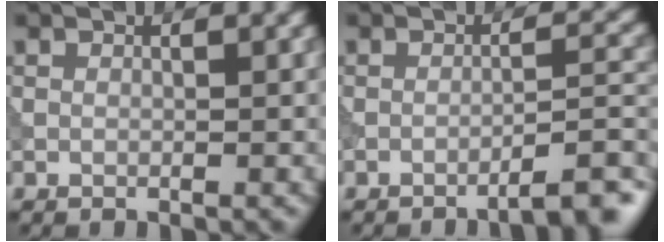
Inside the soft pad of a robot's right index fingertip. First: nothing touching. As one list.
[{"total": 5.0, "force": [-3.5, 0.9, 3.4], "torque": [-0.032, 0.018, -0.054]}]